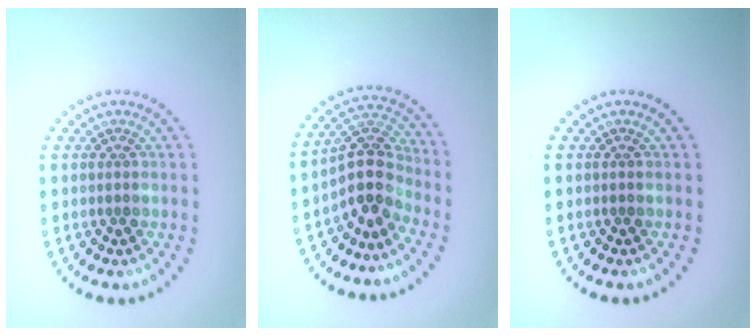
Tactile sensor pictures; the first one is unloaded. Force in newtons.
{"total": 4.0, "press": 3.5, "slide": 2.0}
{"total": 0.0}